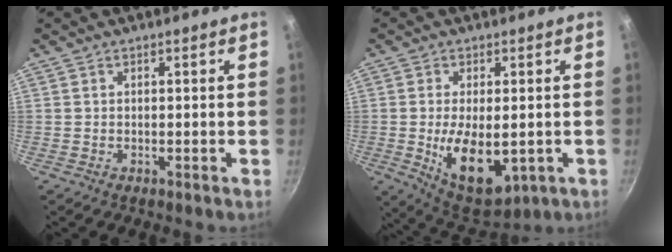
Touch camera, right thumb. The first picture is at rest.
{"total": 12.3, "force": [-1.9, 6.3, 10.4], "torque": [-0.156, -0.007, -0.011]}